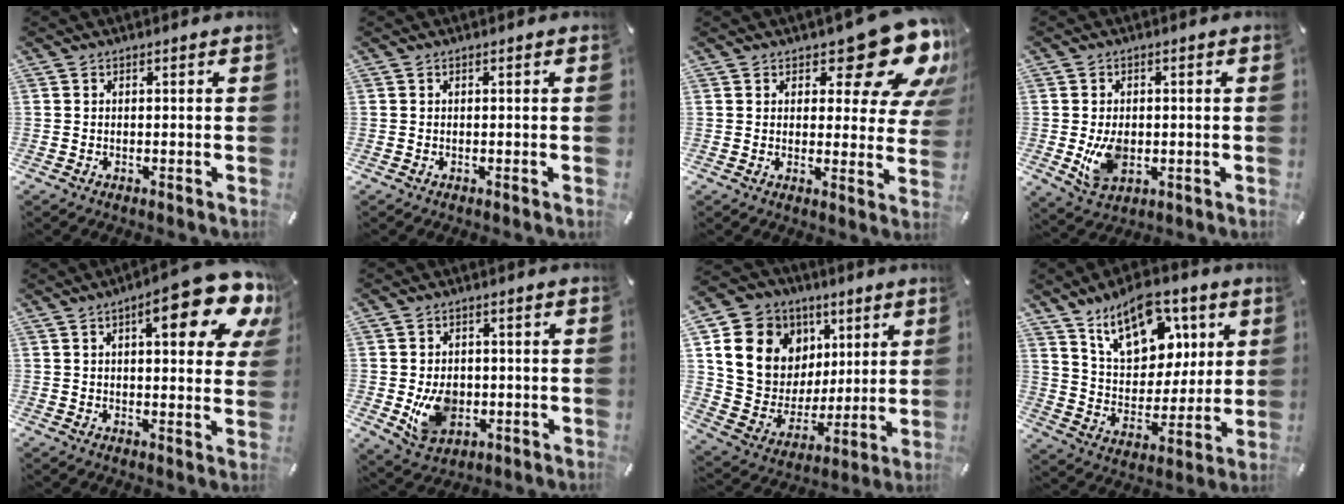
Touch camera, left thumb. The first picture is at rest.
{"total": 0.0}
{"total": 15.6, "force": [9.8, 6.5, 10.2], "torque": [-0.115, -0.078, 0.160]}
{"total": 7.0, "force": [-0.6, 5.1, 4.8], "torque": [-0.093, -0.005, -0.011]}
{"total": 16.5, "force": [8.7, 5.2, 13.0], "torque": [-0.179, -0.047, 0.134]}
{"total": 8.6, "force": [-0.9, 7.1, 4.8], "torque": [-0.080, 0.001, -0.015]}
{"total": 16.5, "force": [6.6, 14.2, 5.1], "torque": [-0.090, -0.041, 0.146]}
{"total": 16.4, "force": [9.8, 10.1, 8.4], "torque": [-0.136, -0.049, 0.181]}